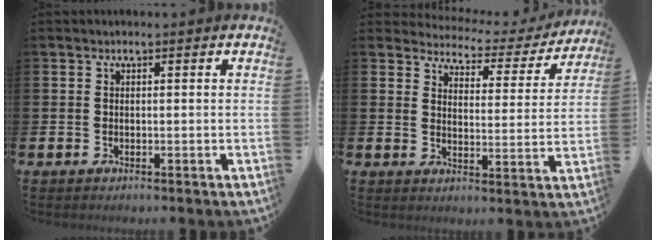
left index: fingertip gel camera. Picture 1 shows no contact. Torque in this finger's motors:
{"motor_torque": [1.00, -1.14, 0.04, -0.05]}